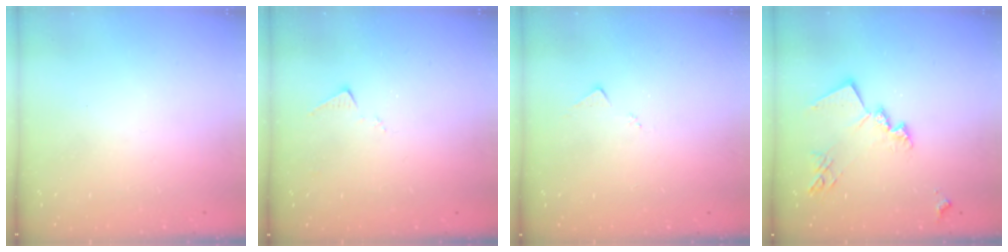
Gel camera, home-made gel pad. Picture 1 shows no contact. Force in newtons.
{"total": 6.6, "press": 6.6, "slide": 0.4}
{"total": 5.5, "press": 5.5, "slide": 0.1}
{"total": 16.5, "press": 16.4, "slide": 1.0}